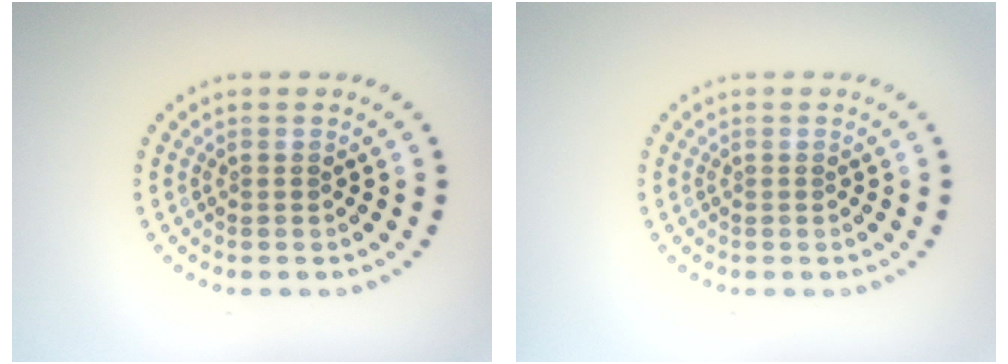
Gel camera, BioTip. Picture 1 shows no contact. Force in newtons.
{"total": 0.0}